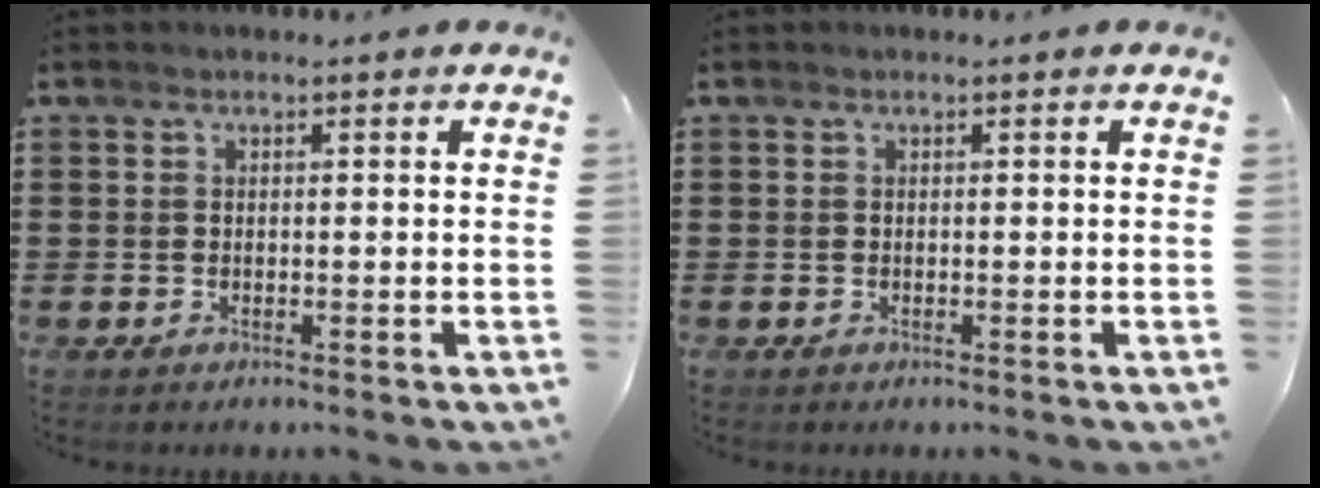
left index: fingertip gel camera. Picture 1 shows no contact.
{"total": 0.0}